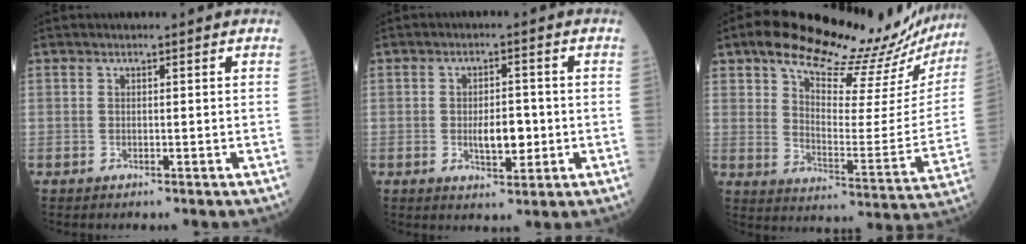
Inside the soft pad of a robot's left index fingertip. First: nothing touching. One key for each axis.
{"total": 5.0, "fx": -0.8, "fy": 2.1, "fz": 4.5, "tx": -0.076, "ty": -0.002, "tz": -0.008}
{"total": 23.5, "fx": 20.9, "fy": 4.1, "fz": 10.0, "tx": -0.158, "ty": -0.049, "tz": 0.275}